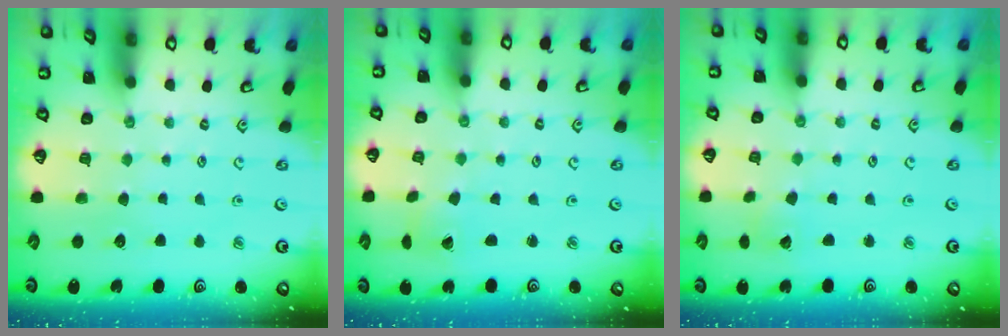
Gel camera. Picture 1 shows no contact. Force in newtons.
{"total": 2.6, "press": 2.6, "slide": 0.1}
{"total": 3.4, "press": 3.4, "slide": 0.4}